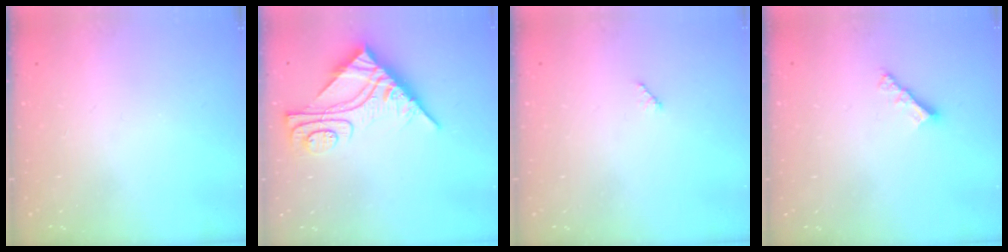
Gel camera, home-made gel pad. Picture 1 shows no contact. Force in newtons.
{"total": 10.6, "press": 10.5, "slide": 1.0}
{"total": 2.9, "press": 2.9, "slide": 0.4}
{"total": 3.5, "press": 3.5, "slide": 0.2}